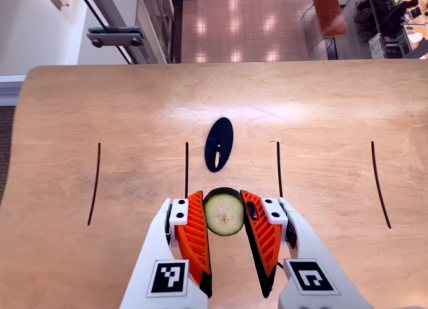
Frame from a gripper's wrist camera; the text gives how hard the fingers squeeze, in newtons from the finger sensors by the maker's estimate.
{"total": 11.3, "left": 11.2, "right": 11.5}